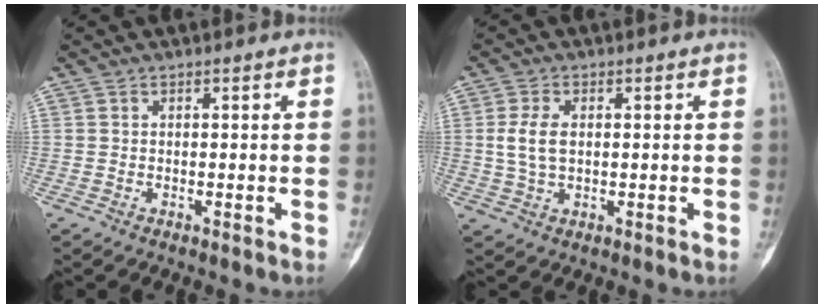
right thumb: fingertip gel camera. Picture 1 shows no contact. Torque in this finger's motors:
{"motor_torque": [0.95, 0.84, 0.53, -0.59, 0.26]}